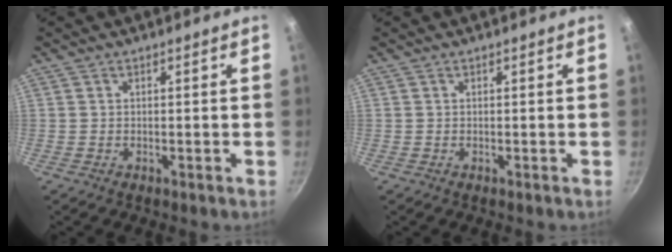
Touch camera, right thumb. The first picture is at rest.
{"total": 0.0}